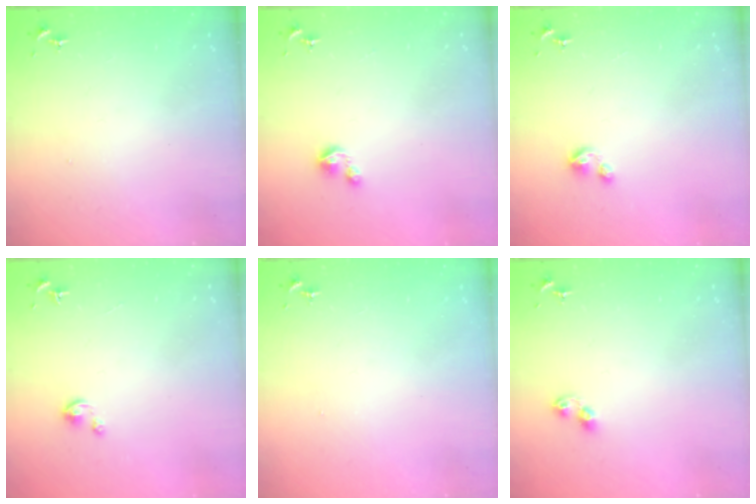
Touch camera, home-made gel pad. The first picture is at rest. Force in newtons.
{"total": 3.8, "press": 3.8, "slide": 0.3}
{"total": 5.3, "press": 5.3, "slide": 0.5}
{"total": 2.7, "press": 2.7, "slide": 0.3}
{"total": 0.0}
{"total": 4.1, "press": 4.1, "slide": 0.4}